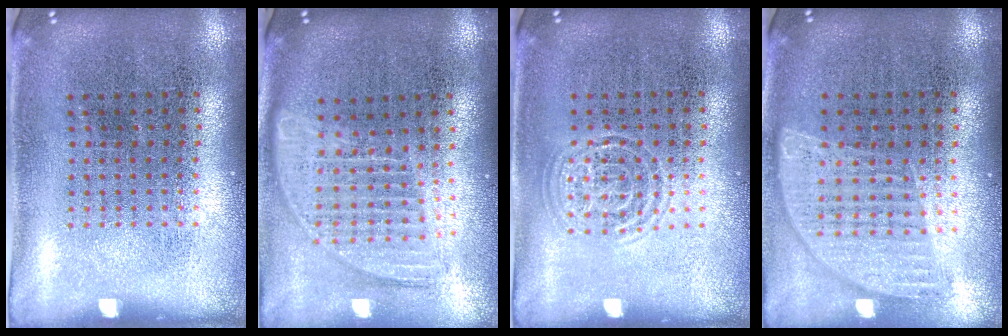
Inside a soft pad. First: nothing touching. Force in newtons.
{"total": 1.7, "press": 1.4, "slide": 0.9}
{"total": 1.5, "press": 1.4, "slide": 0.1}
{"total": 0.9, "press": 0.9, "slide": 0.2}